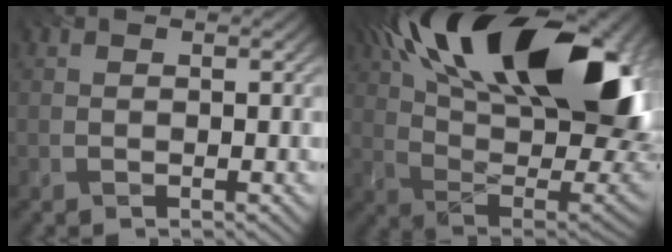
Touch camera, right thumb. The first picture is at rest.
{"total": 22.5, "force": [9.4, 10.1, 17.7], "torque": [-0.283, 0.046, 0.144]}